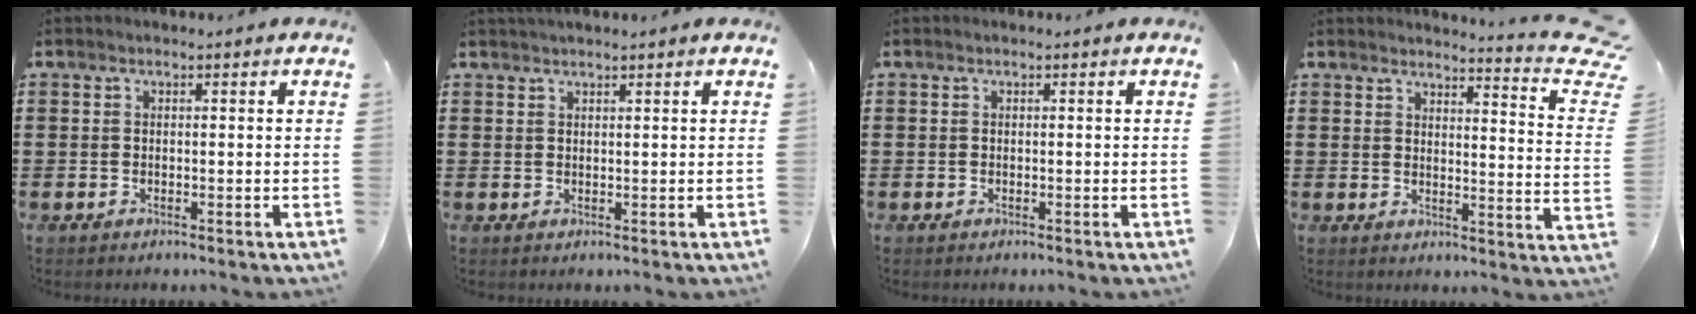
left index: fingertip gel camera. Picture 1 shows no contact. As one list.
[{"total": 1.2, "force": [1.1, 0.0, 0.4], "torque": [-0.009, 0.000, 0.021]}, {"total": 0.0}, {"total": 4.5, "force": [4.1, -0.3, 2.0], "torque": [-0.034, -0.039, 0.062]}]